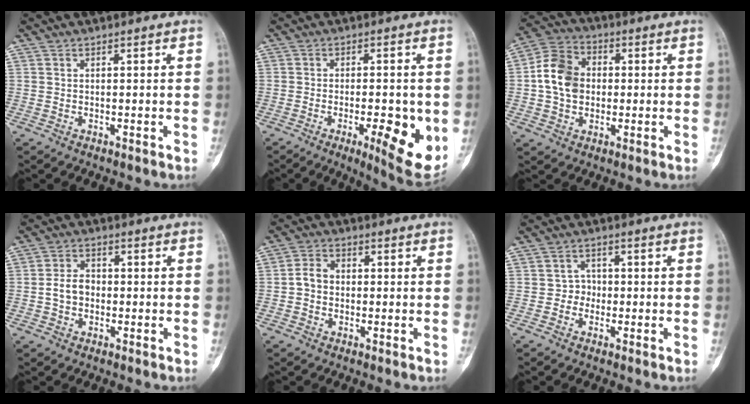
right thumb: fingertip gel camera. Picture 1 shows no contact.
{"total": 11.7, "force": [-2.9, 3.2, 10.8], "torque": [-0.137, -0.016, -0.033]}
{"total": 10.5, "force": [0.2, 8.4, 6.3], "torque": [-0.099, 0.022, -0.004]}
{"total": 4.6, "force": [-0.7, 3.6, 2.8], "torque": [-0.043, 0.016, -0.018]}
{"total": 4.3, "force": [-0.4, 3.5, 2.4], "torque": [-0.035, 0.017, -0.015]}
{"total": 2.6, "force": [-0.7, 2.4, 0.7], "torque": [0.015, 0.011, -0.020]}